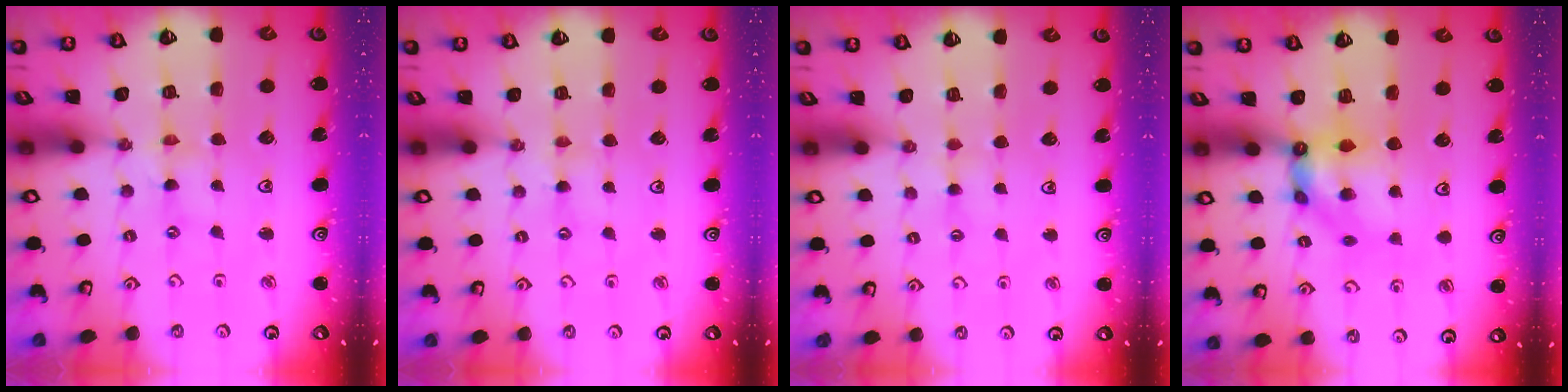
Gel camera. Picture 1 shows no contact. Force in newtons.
{"total": 3.4, "press": 3.4, "slide": 0.4}
{"total": 1.6, "press": 1.6, "slide": 0.3}
{"total": 9.1, "press": 9.1, "slide": 0.8}